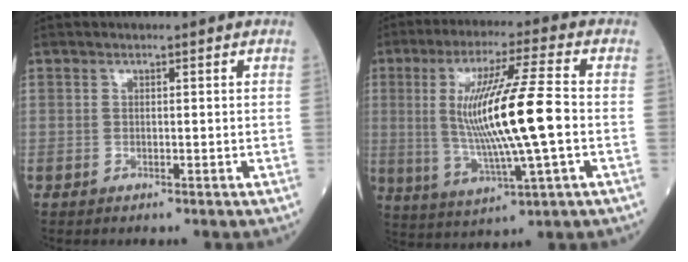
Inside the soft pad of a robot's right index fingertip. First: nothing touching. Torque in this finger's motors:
{"motor_torque": [1.34, -0.80, 0.61, 0.21]}